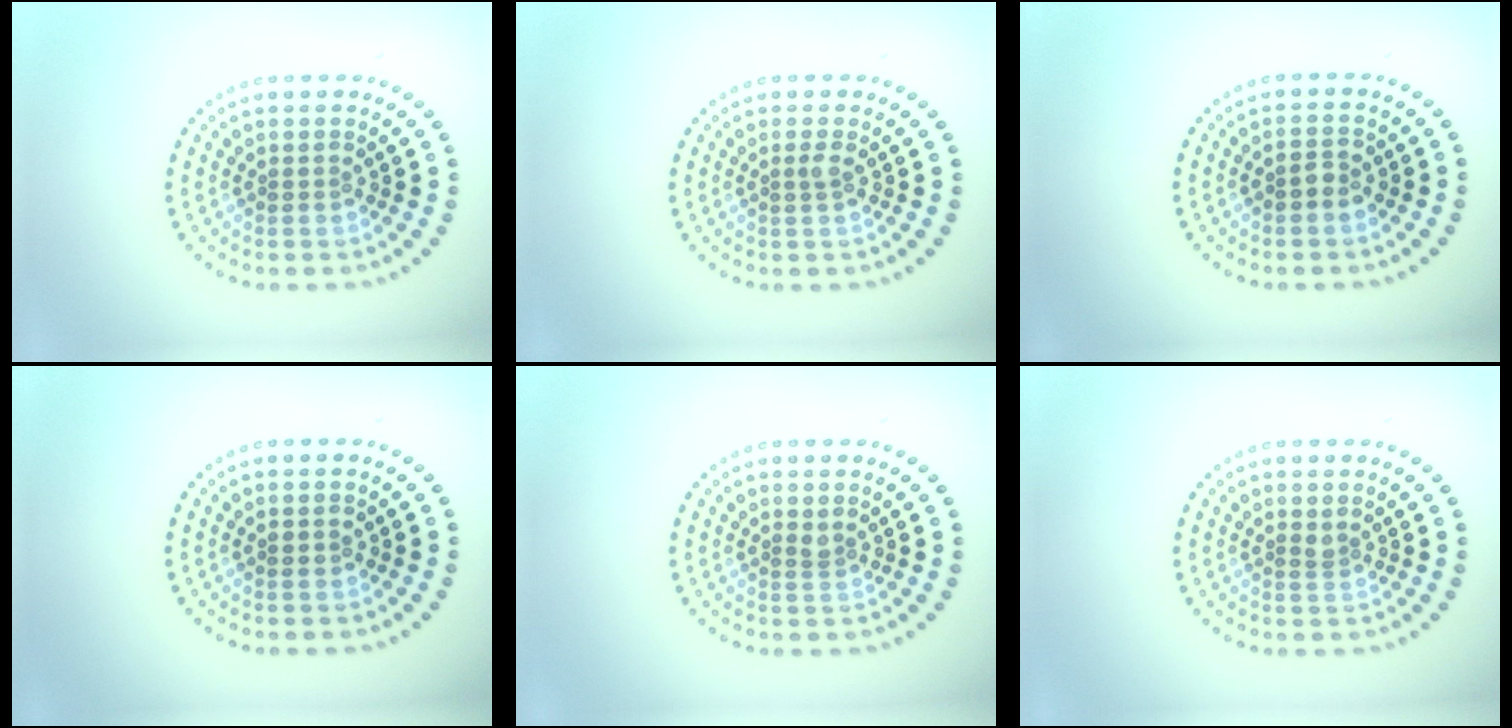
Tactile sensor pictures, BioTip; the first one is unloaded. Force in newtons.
{"total": 0.7, "press": 0.5, "slide": 0.5}
{"total": 1.6, "press": 1.5, "slide": 0.4}
{"total": 0.9, "press": 0.9, "slide": 0.1}
{"total": 0.8, "press": 0.5, "slide": 0.5}
{"total": 0.8, "press": 0.6, "slide": 0.5}